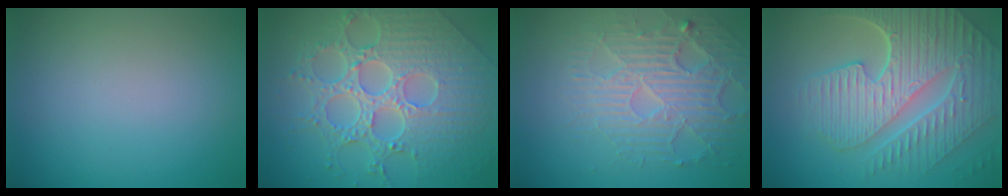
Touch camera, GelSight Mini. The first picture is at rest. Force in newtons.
{"total": 8.7, "press": 6.3, "slide": 5.9}
{"total": 4.9, "press": 4.2, "slide": 2.5}
{"total": 9.2, "press": 6.2, "slide": 6.8}